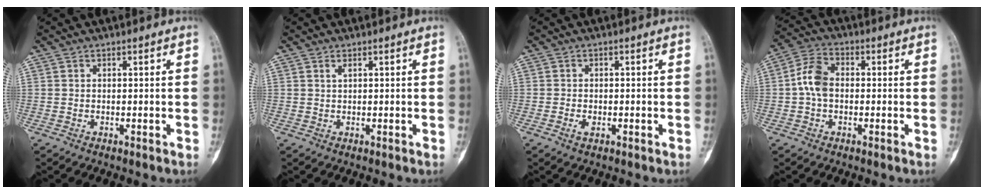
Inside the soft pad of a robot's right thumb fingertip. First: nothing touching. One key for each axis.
{"total": 0.7, "fx": 0.4, "fy": 0.2, "fz": 0.6, "tx": -0.013, "ty": 0.002, "tz": 0.009}
{"total": 1.7, "fx": -0.7, "fy": 1.0, "fz": 1.2, "tx": -0.023, "ty": 0.004, "tz": -0.013}
{"total": 6.7, "fx": -0.2, "fy": 4.5, "fz": 5.0, "tx": -0.096, "ty": 0.019, "tz": -0.014}